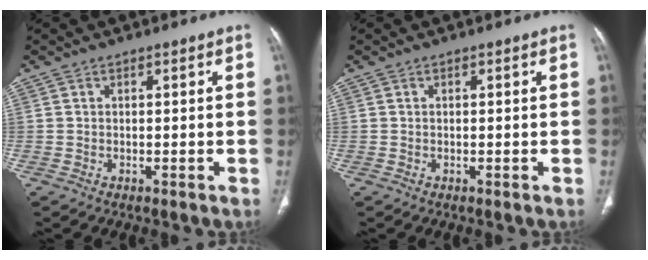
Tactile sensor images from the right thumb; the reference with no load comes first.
{"total": 0.0}